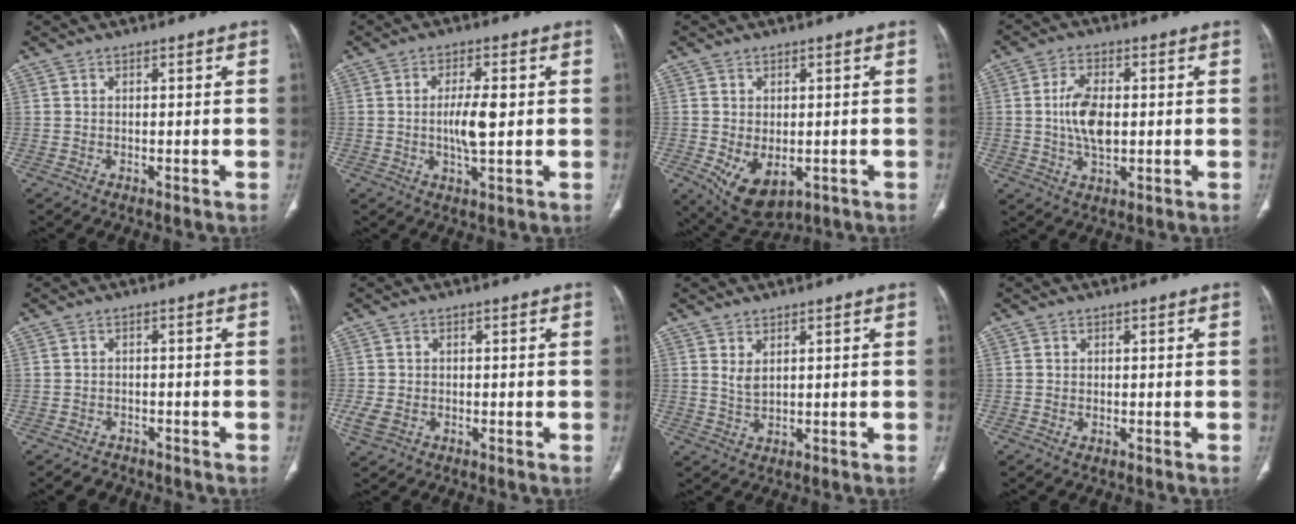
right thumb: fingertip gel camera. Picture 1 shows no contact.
{"total": 6.4, "force": [0.2, 2.0, 6.0], "torque": [-0.112, -0.002, 0.004]}
{"total": 8.6, "force": [-2.4, 5.3, 6.3], "torque": [-0.099, -0.009, -0.019]}
{"total": 8.1, "force": [0.2, 4.4, 6.9], "torque": [-0.130, 0.001, 0.003]}
{"total": 2.7, "force": [-2.2, 1.7, 0.2], "torque": [-0.008, 0.011, -0.033]}
{"total": 3.3, "force": [-1.0, 2.3, 2.0], "torque": [-0.054, -0.002, -0.016]}
{"total": 1.4, "force": [0.7, 0.6, 1.0], "torque": [-0.022, -0.003, 0.019]}
{"total": 0.7, "force": [-0.2, 0.5, 0.5], "torque": [-0.015, 0.000, -0.002]}